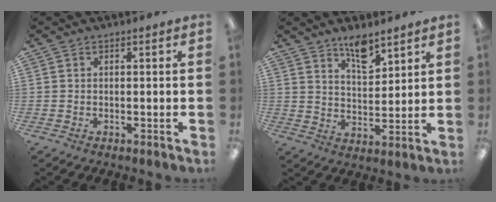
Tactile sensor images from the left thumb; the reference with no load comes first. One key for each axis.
{"total": 7.7, "fx": 6.0, "fy": 3.0, "fz": 3.9, "tx": -0.052, "ty": -0.037, "tz": 0.102}